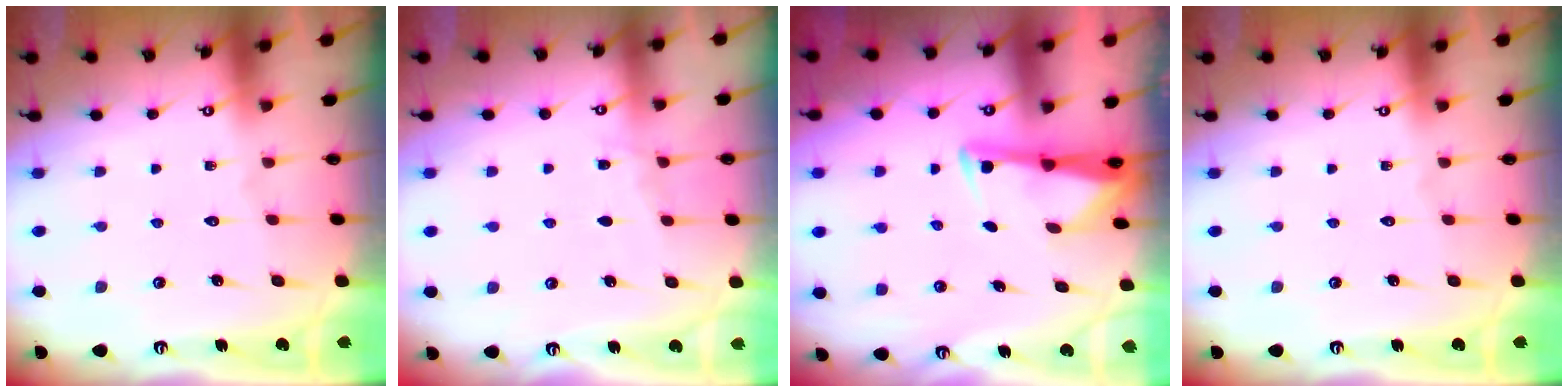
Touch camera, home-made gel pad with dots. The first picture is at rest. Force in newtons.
{"total": 3.5, "press": 3.5, "slide": 0.5}
{"total": 3.0, "press": 3.0, "slide": 0.4}
{"total": 0.0}